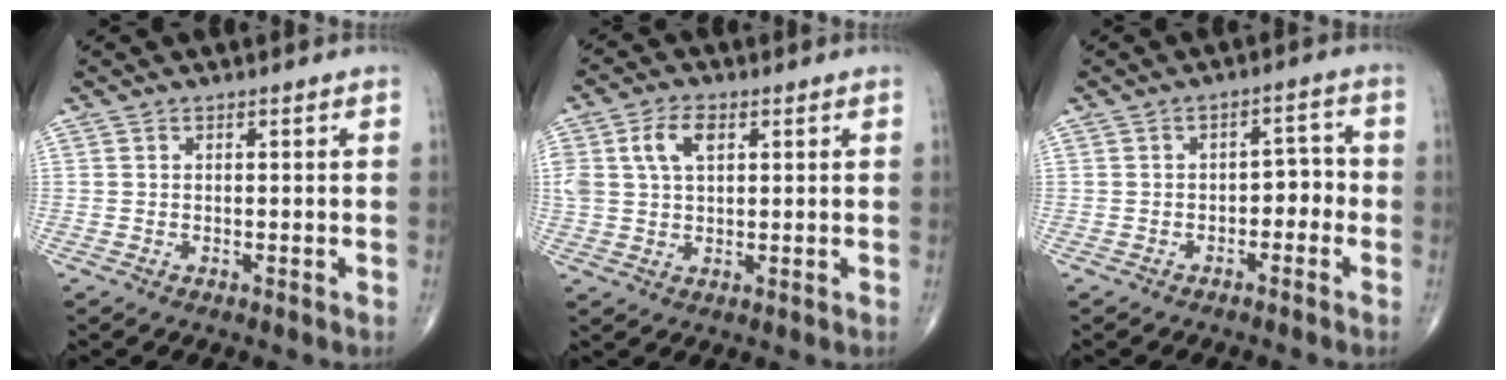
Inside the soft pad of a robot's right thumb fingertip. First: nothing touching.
{"total": 6.5, "force": [2.2, 3.8, 4.8], "torque": [-0.097, 0.005, 0.044]}
{"total": 4.0, "force": [-1.4, 2.6, 2.8], "torque": [-0.014, 0.025, -0.027]}